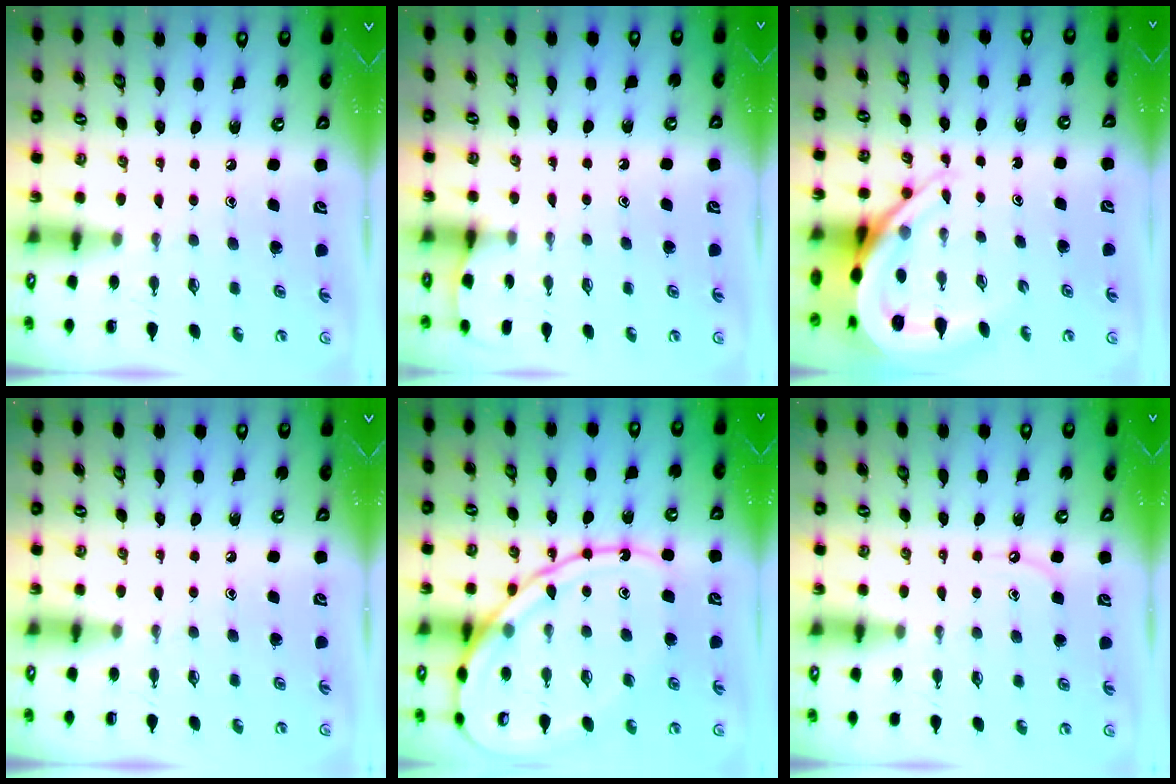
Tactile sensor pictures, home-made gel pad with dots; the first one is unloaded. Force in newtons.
{"total": 2.6, "press": 2.6, "slide": 0.3}
{"total": 10.4, "press": 10.3, "slide": 1.1}
{"total": 0.0}
{"total": 16.9, "press": 16.8, "slide": 1.8}
{"total": 5.0, "press": 4.9, "slide": 0.7}